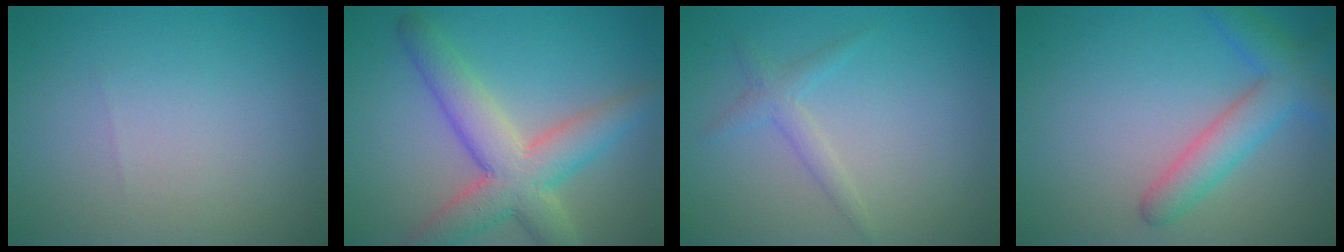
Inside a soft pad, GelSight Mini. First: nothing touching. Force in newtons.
{"total": 7.0, "press": 7.0, "slide": 0.6}
{"total": 1.6, "press": 1.6, "slide": 0.1}
{"total": 4.2, "press": 4.2, "slide": 0.2}